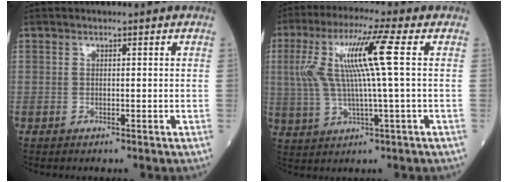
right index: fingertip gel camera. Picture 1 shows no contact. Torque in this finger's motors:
{"motor_torque": [1.45, 0.69, 0.47, 0.21]}